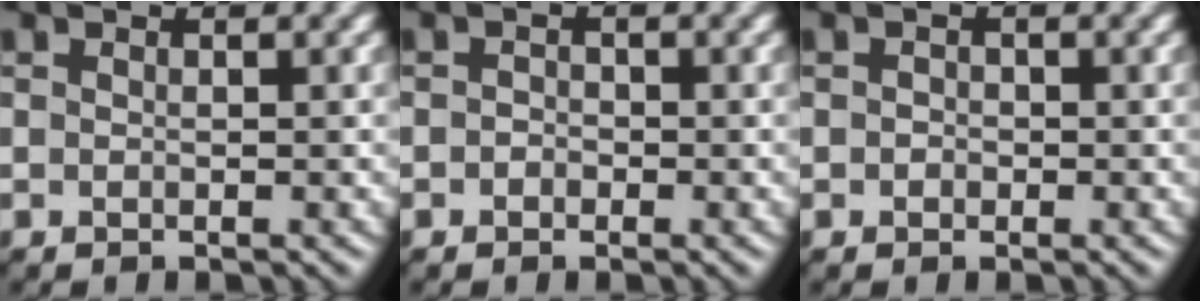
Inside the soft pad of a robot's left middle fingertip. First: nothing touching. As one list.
[{"total": 0.7, "force": [-0.6, 0.5, 0.0], "torque": [0.005, 0.000, -0.012]}, {"total": 0.6, "force": [-0.3, 0.5, 0.1], "torque": [0.003, -0.002, -0.006]}]